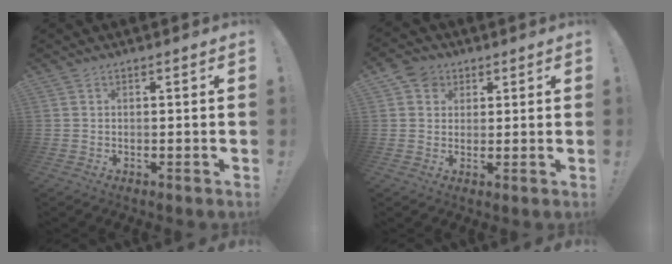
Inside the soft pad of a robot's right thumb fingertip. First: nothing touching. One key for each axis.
{"total": 5.7, "fx": 1.9, "fy": 5.1, "fz": 1.5, "tx": -0.022, "ty": -0.005, "tz": 0.036}